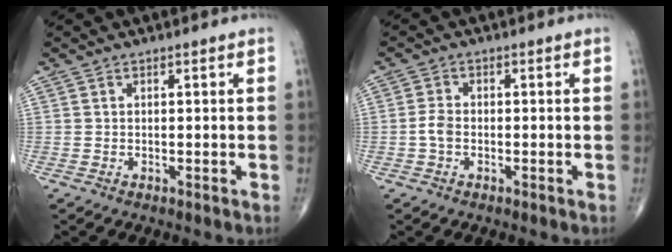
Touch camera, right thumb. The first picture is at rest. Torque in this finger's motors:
{"motor_torque": [0.51, 0.91, 0.57, -0.28, 0.02]}